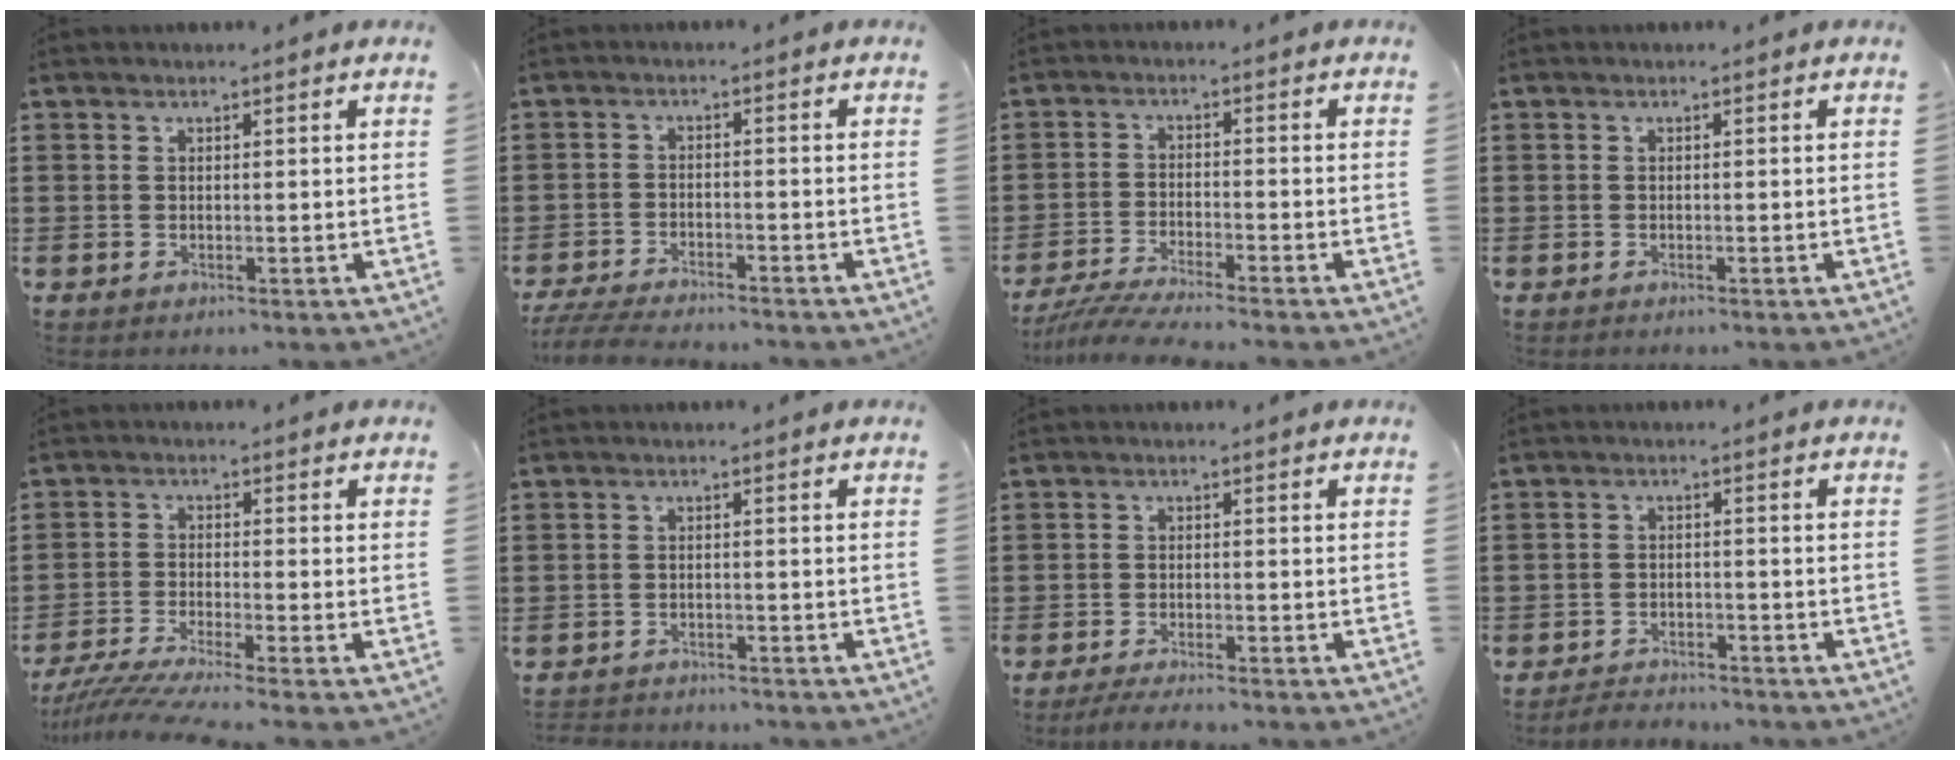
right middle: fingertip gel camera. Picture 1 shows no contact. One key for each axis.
{"total": 4.5, "fx": -4.3, "fy": 0.3, "fz": 1.2, "tx": -0.040, "ty": -0.009, "tz": -0.090}
{"total": 4.7, "fx": -4.4, "fy": -0.1, "fz": 1.7, "tx": -0.043, "ty": -0.014, "tz": -0.089}
{"total": 0.0}
{"total": 4.7, "fx": -4.2, "fy": -0.3, "fz": 2.2, "tx": -0.066, "ty": -0.027, "tz": -0.087}
{"total": 1.8, "fx": -1.8, "fy": 0.2, "fz": -0.1, "tx": -0.005, "ty": 0.000, "tz": -0.040}
{"total": 2.4, "fx": -2.4, "fy": 0.0, "fz": 0.7, "tx": -0.012, "ty": 0.001, "tz": -0.047}
{"total": 3.1, "fx": -3.1, "fy": 0.5, "fz": -0.2, "tx": -0.004, "ty": -0.001, "tz": -0.067}